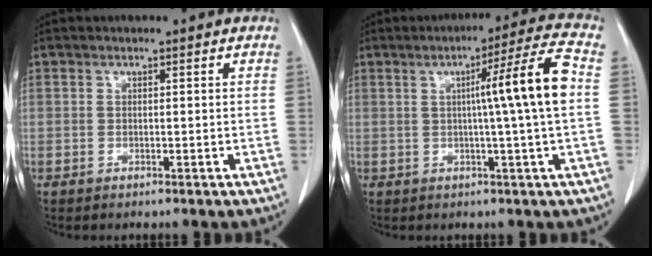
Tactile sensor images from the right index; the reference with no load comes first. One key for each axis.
{"total": 10.2, "fx": 0.8, "fy": -1.9, "fz": 10.0, "tx": -0.146, "ty": 0.007, "tz": 0.012}